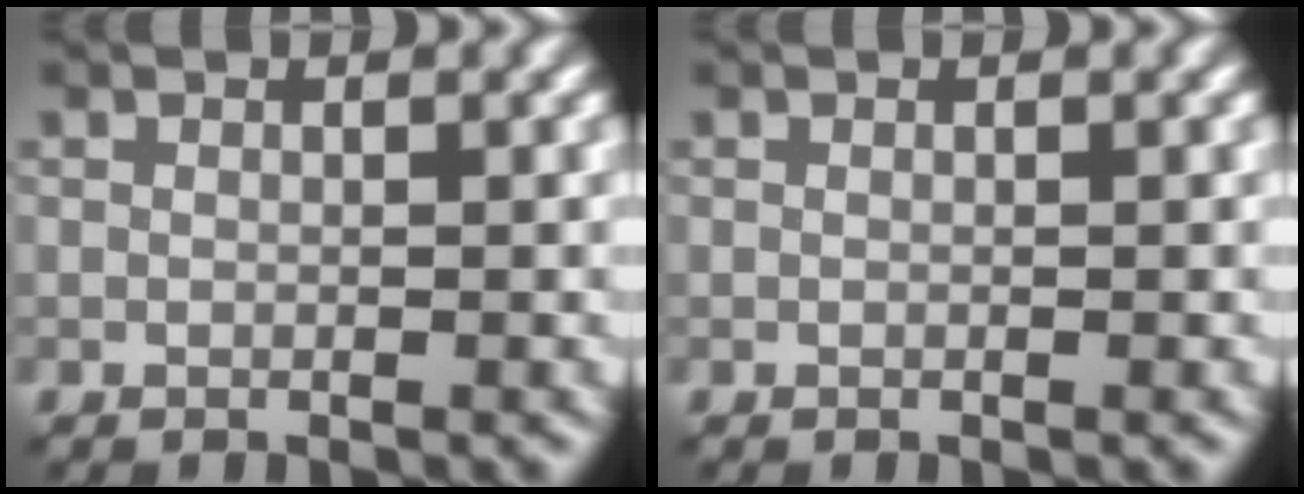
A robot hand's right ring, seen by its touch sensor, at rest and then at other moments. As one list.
[{"total": 0.0}]